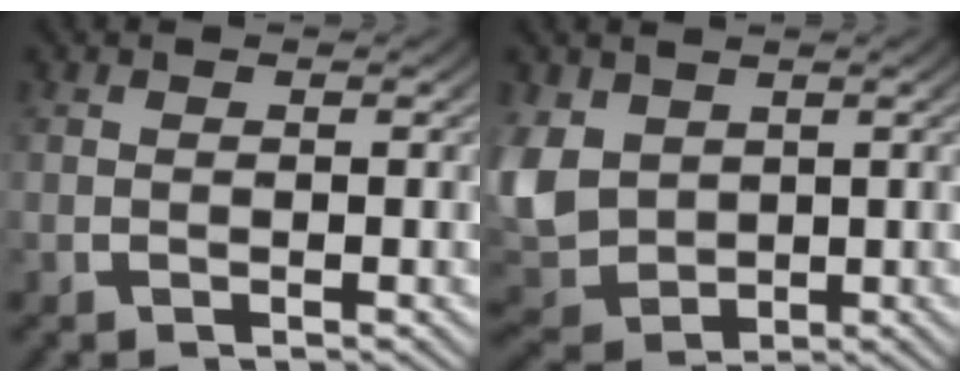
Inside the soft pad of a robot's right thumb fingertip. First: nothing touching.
{"total": 8.2, "force": [-0.5, 6.7, 4.7], "torque": [-0.154, -0.048, 0.024]}